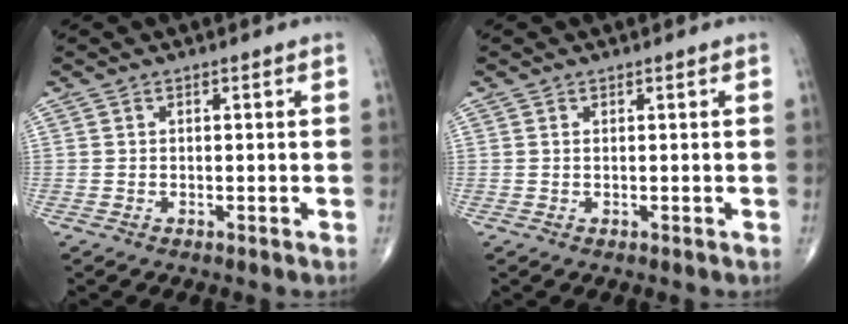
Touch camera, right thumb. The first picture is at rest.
{"total": 0.0}